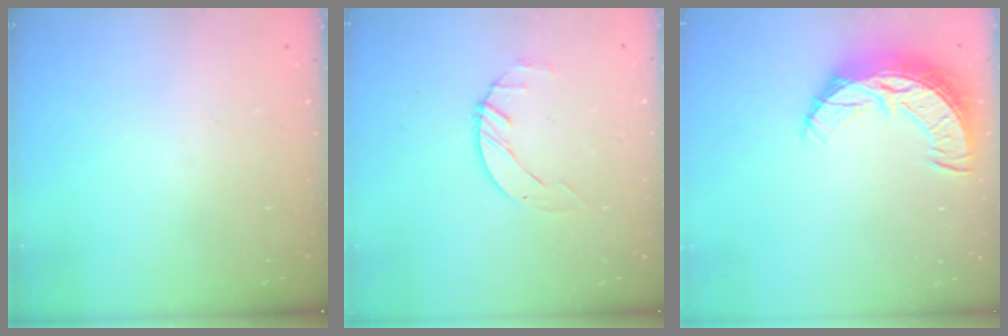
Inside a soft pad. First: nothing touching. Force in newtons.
{"total": 2.0, "press": 2.0, "slide": 0.3}
{"total": 11.2, "press": 11.1, "slide": 0.9}